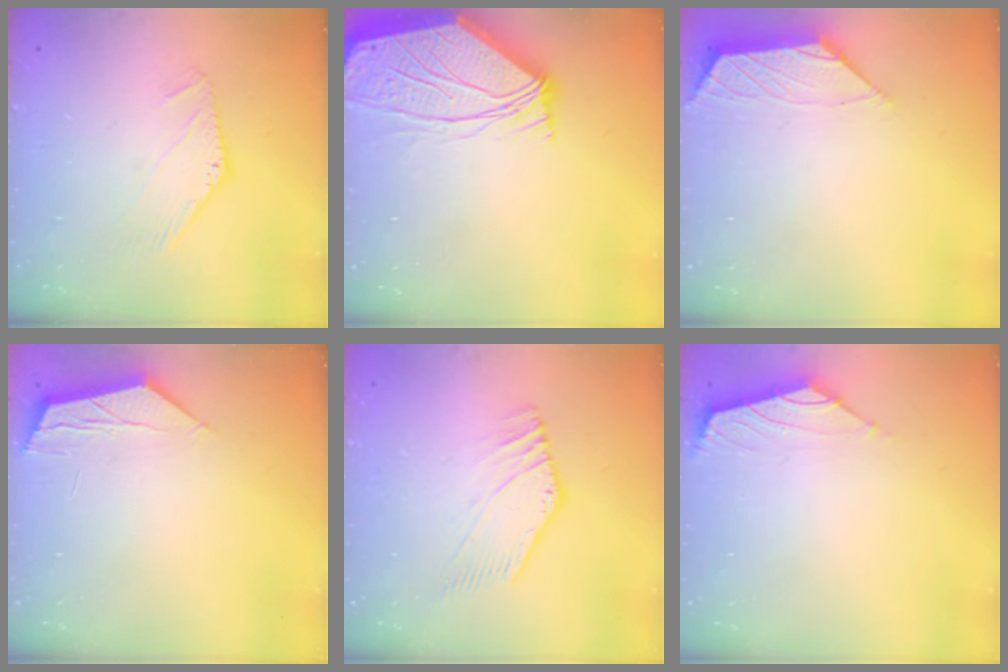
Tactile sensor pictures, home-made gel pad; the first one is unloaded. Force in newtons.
{"total": 5.2, "press": 5.2, "slide": 0.7}
{"total": 1.1, "press": 0.9, "slide": 0.5}
{"total": 4.5, "press": 4.5, "slide": 0.0}
{"total": 1.0, "press": 0.8, "slide": 0.5}
{"total": 1.7, "press": 1.6, "slide": 0.7}